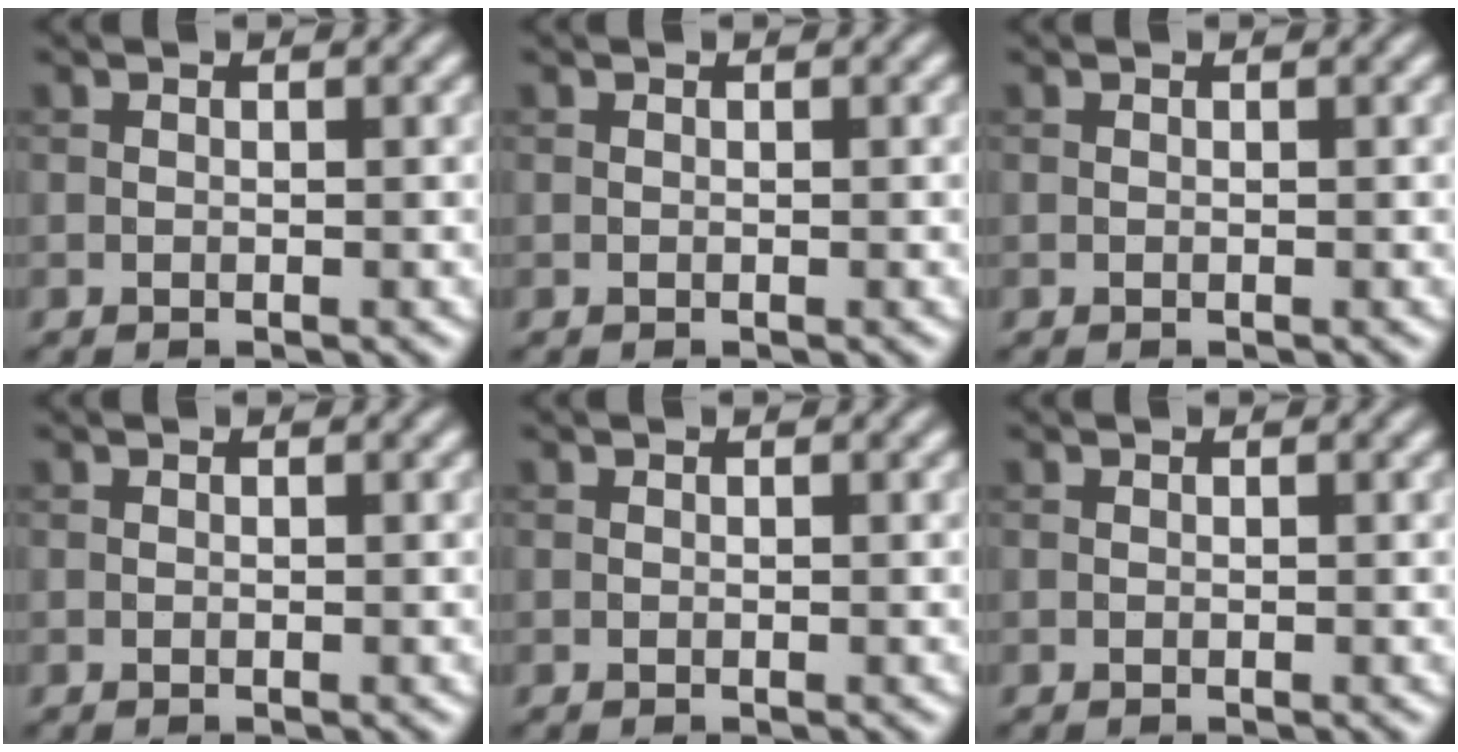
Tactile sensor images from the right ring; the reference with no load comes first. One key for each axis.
{"total": 0.0}
{"total": 0.0}
{"total": 0.0}
{"total": 0.0}
{"total": 0.0}